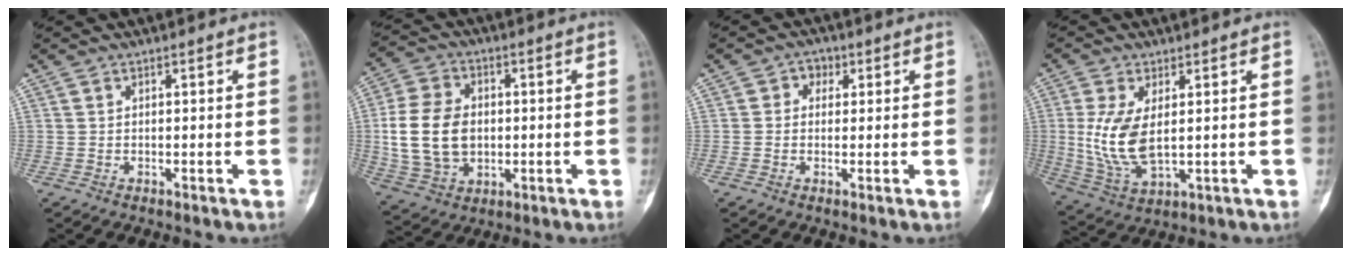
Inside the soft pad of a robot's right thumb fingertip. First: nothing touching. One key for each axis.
{"total": 14.8, "fx": 0.1, "fy": 10.8, "fz": 10.2, "tx": -0.181, "ty": 0.006, "tz": 0.009}
{"total": 3.1, "fx": 0.9, "fy": 2.7, "fz": 1.3, "tx": 0.004, "ty": 0.005, "tz": 0.005}
{"total": 10.6, "fx": 1.1, "fy": 5.2, "fz": 9.2, "tx": -0.194, "ty": -0.013, "tz": 0.036}